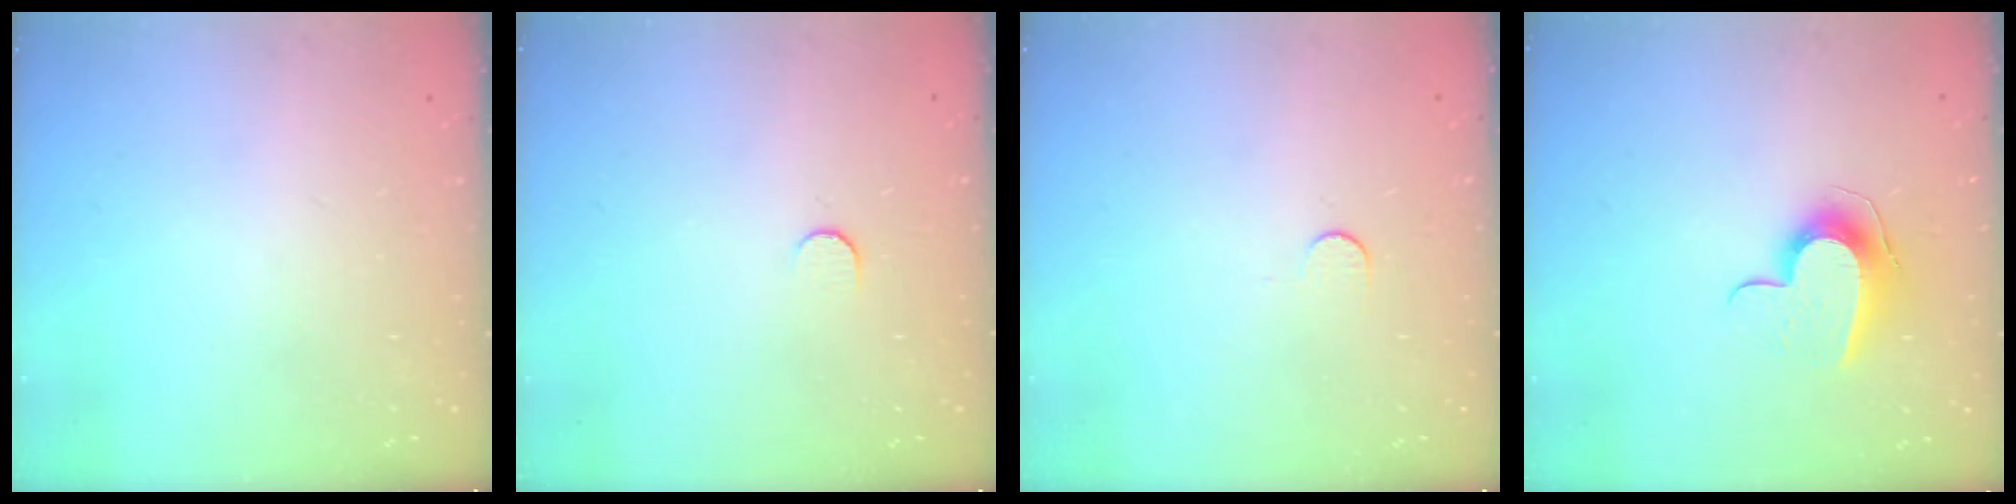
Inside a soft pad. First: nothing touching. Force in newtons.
{"total": 4.9, "press": 4.9, "slide": 0.5}
{"total": 3.7, "press": 3.7, "slide": 0.4}
{"total": 10.0, "press": 9.9, "slide": 0.9}